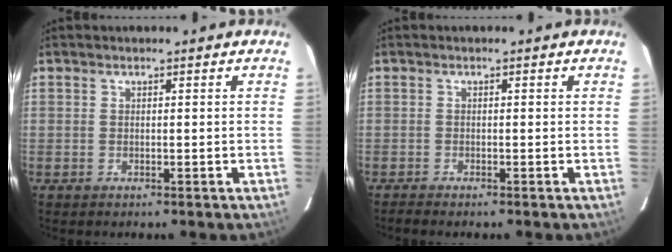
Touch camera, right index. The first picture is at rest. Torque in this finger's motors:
{"motor_torque": [-0.20, -0.07, -0.06, 0.01]}